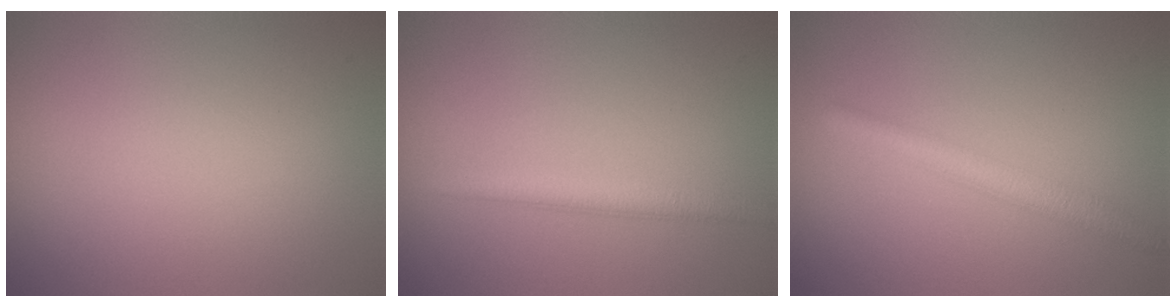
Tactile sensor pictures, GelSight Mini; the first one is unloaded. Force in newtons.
{"total": 2.3, "press": 2.3, "slide": 0.1}
{"total": 2.8, "press": 2.8, "slide": 0.0}